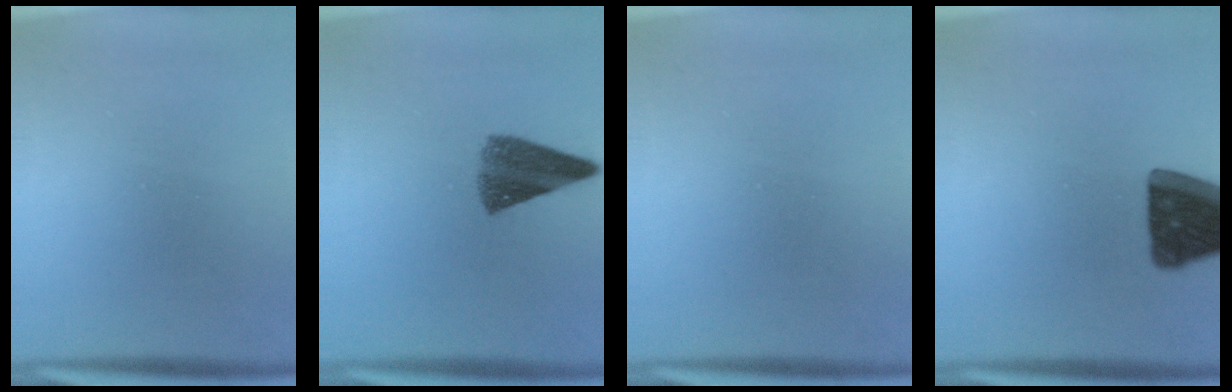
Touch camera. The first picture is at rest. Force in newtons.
{"total": 7.6}
{"total": 0.0}
{"total": 16.9}